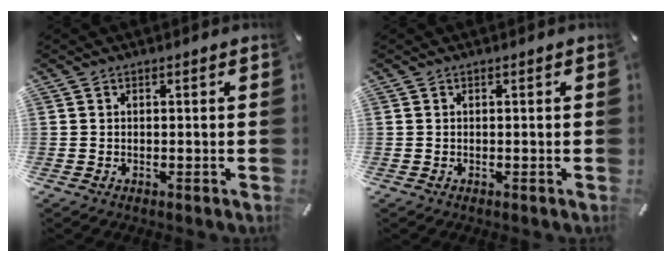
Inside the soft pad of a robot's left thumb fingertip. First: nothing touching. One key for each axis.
{"total": 0.0}